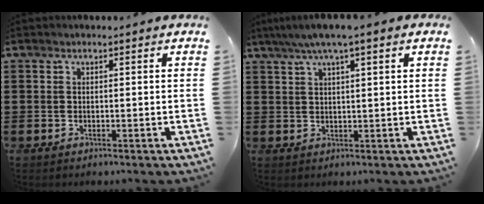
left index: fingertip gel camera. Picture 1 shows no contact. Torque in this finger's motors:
{"motor_torque": [1.66, 0.48, 0.81, 0.21]}